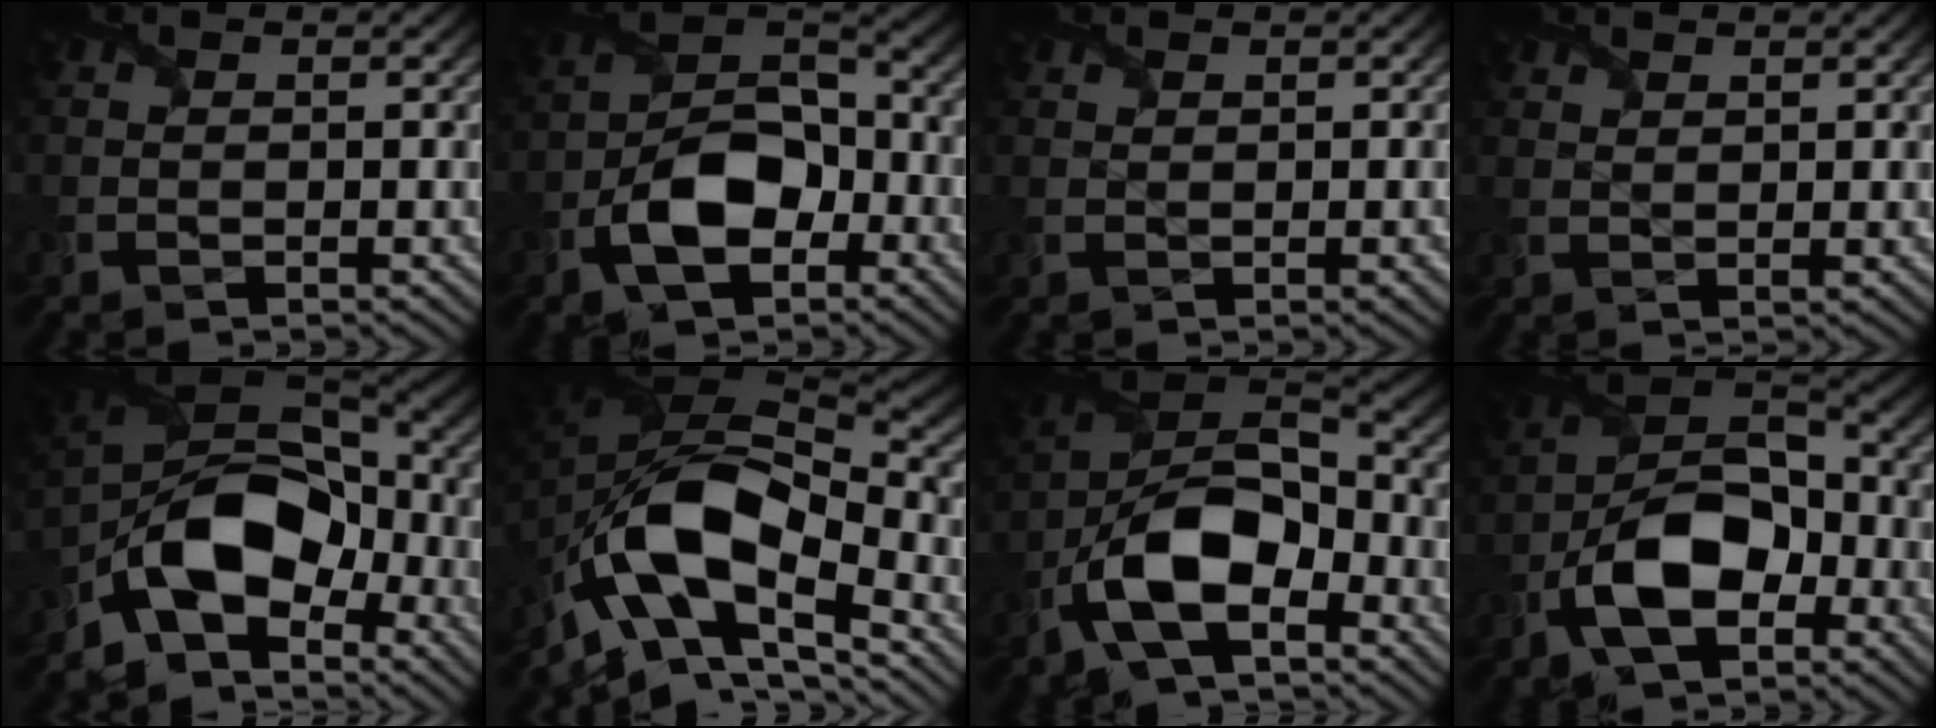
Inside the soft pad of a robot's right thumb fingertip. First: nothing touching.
{"total": 10.7, "force": [-4.4, 6.2, 7.5], "torque": [-0.143, 0.001, -0.087]}
{"total": 1.0, "force": [0.8, 0.3, 0.5], "torque": [-0.009, 0.001, 0.018]}
{"total": 1.7, "force": [1.6, 0.4, 0.3], "torque": [-0.010, 0.001, 0.037]}
{"total": 13.1, "force": [-6.0, 7.7, 8.8], "torque": [-0.174, -0.009, -0.126]}
{"total": 14.4, "force": [-5.9, 7.6, 10.6], "torque": [-0.200, -0.018, -0.115]}
{"total": 13.2, "force": [-6.1, 6.7, 9.6], "torque": [-0.200, -0.015, -0.128]}
{"total": 11.9, "force": [-5.0, 6.8, 8.4], "torque": [-0.164, -0.002, -0.101]}